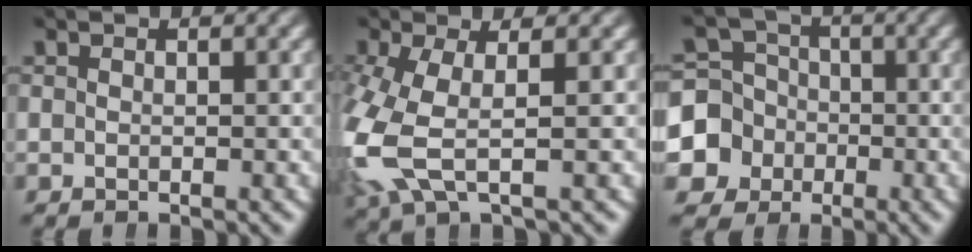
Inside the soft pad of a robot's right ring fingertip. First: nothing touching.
{"total": 5.6, "force": [-0.8, 3.5, 4.3], "torque": [-0.124, -0.025, 0.001]}
{"total": 11.6, "force": [-2.8, 10.8, 3.1], "torque": [-0.078, -0.047, -0.049]}